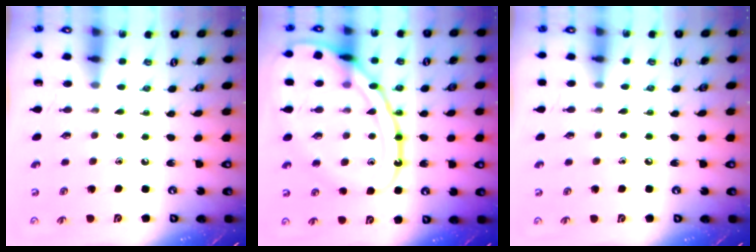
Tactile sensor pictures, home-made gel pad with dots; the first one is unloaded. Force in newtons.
{"total": 21.6, "press": 21.5, "slide": 2.0}
{"total": 2.5, "press": 2.5, "slide": 0.4}